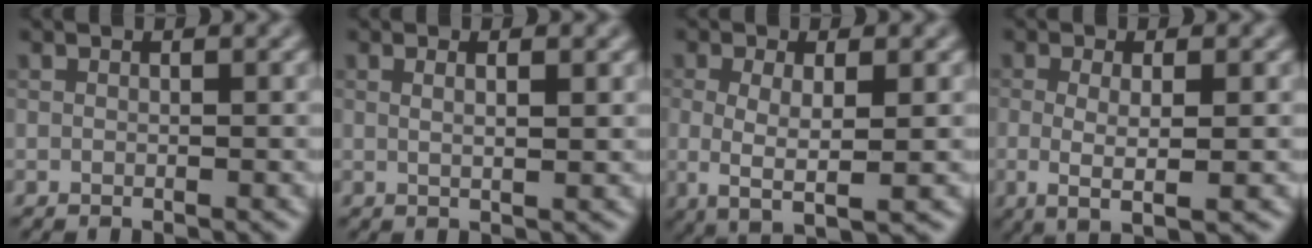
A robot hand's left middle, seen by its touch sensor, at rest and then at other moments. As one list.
[{"total": 1.7, "force": [0.4, 0.6, 1.6], "torque": [-0.016, 0.003, -0.001]}, {"total": 3.5, "force": [-0.8, 0.8, 3.3], "torque": [-0.071, -0.006, -0.010]}, {"total": 2.8, "force": [-0.8, 0.4, 2.7], "torque": [-0.052, -0.005, -0.007]}]